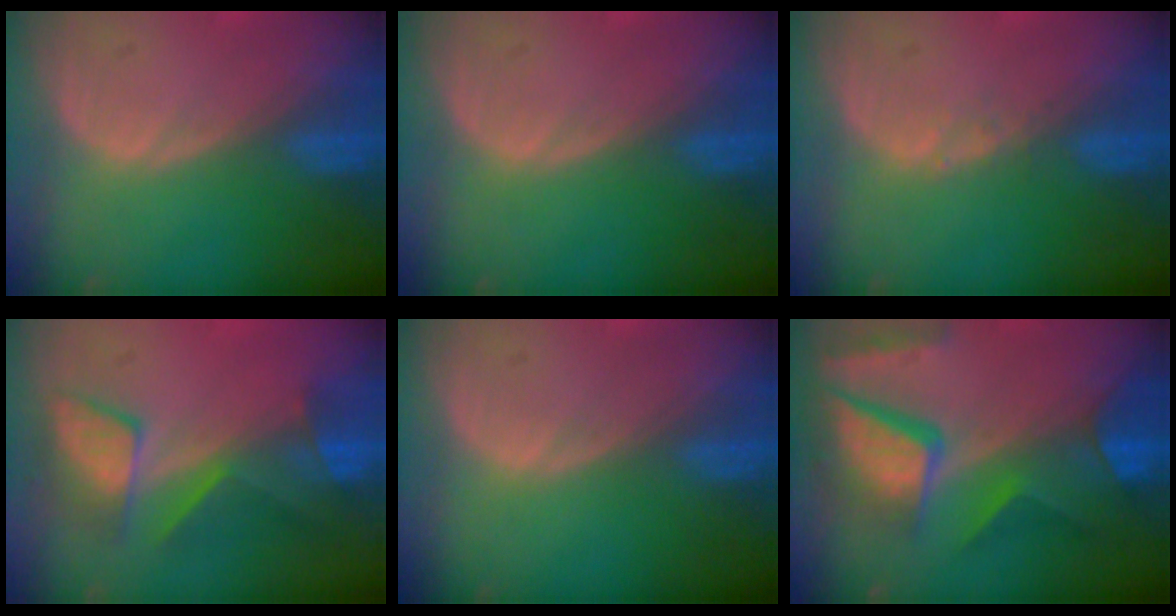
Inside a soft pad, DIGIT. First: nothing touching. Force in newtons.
{"total": 0.0}
{"total": 0.8, "press": 0.7, "slide": 0.1}
{"total": 7.5, "press": 7.4, "slide": 1.3}
{"total": 0.0}
{"total": 11.3, "press": 9.4, "slide": 6.4}